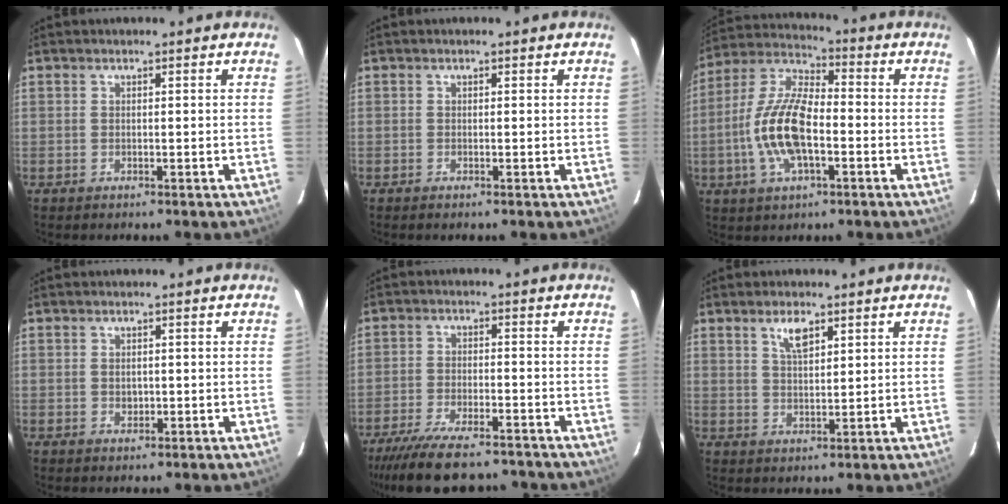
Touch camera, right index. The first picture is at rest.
{"total": 0.0}
{"total": 14.5, "force": [-3.4, 6.1, 12.6], "torque": [-0.266, 0.003, -0.069]}
{"total": 1.6, "force": [-0.1, 1.4, 0.8], "torque": [-0.012, 0.001, -0.001]}
{"total": 15.4, "force": [-12.8, 4.3, 7.4], "torque": [-0.162, -0.026, -0.204]}
{"total": 4.4, "force": [2.6, 1.7, 3.1], "torque": [-0.054, 0.002, 0.048]}